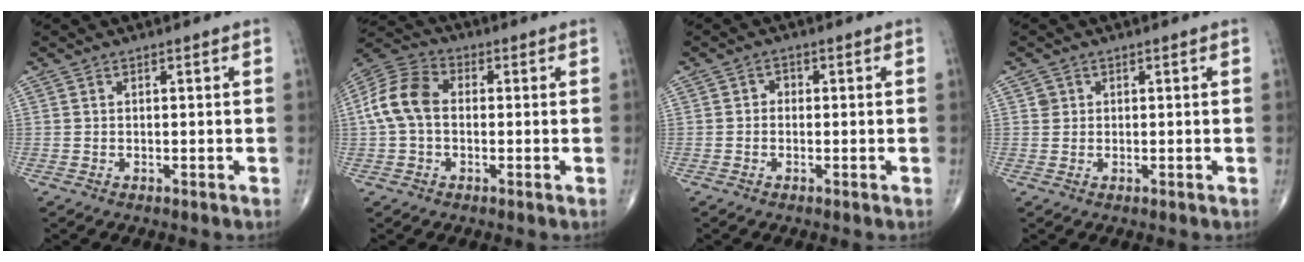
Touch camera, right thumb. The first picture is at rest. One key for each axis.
{"total": 10.2, "fx": 0.1, "fy": 7.0, "fz": 7.4, "tx": -0.151, "ty": 0.031, "tz": -0.009}
{"total": 1.4, "fx": -0.2, "fy": 1.2, "fz": 0.7, "tx": 0.000, "ty": 0.005, "tz": -0.010}
{"total": 1.3, "fx": 0.4, "fy": 1.2, "fz": 0.1, "tx": 0.008, "ty": 0.000, "tz": 0.004}